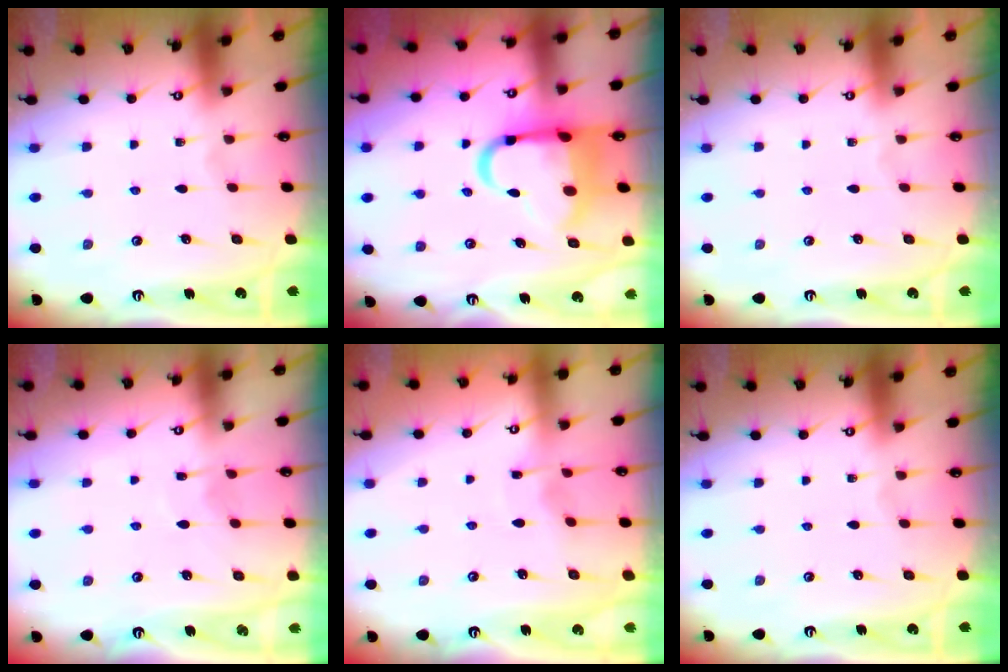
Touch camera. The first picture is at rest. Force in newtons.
{"total": 13.6, "press": 13.2, "slide": 2.9}
{"total": 0.0}
{"total": 5.2, "press": 5.1, "slide": 0.5}
{"total": 2.6, "press": 2.6, "slide": 0.2}
{"total": 0.0}